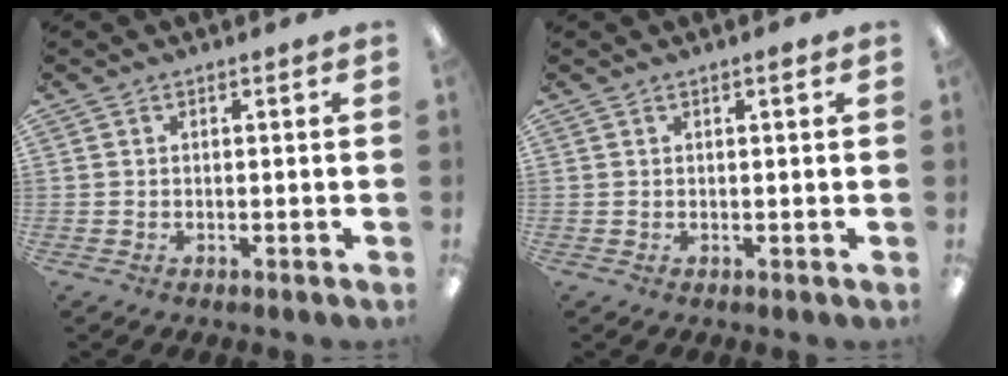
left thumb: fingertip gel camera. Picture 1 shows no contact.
{"total": 1.1, "force": [0.7, 0.1, 0.8], "torque": [-0.010, -0.001, 0.009]}